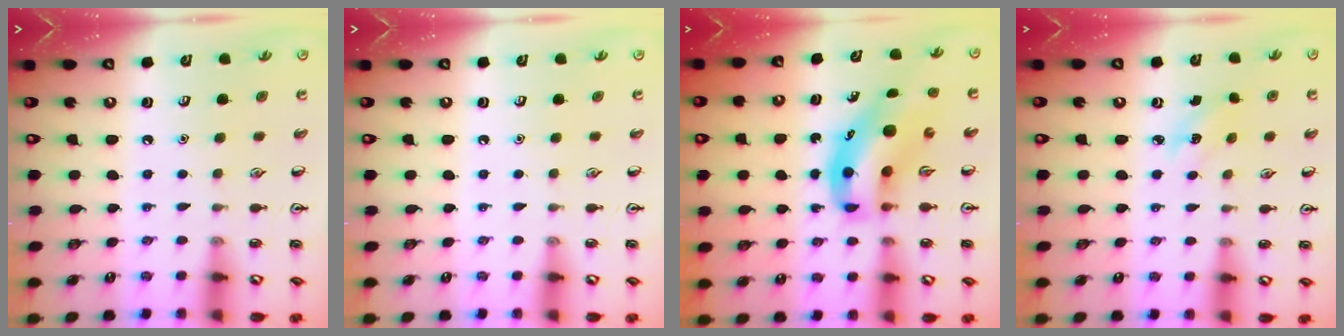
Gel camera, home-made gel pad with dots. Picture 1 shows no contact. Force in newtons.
{"total": 0.0}
{"total": 10.1, "press": 9.7, "slide": 2.8}
{"total": 2.4, "press": 2.2, "slide": 0.8}